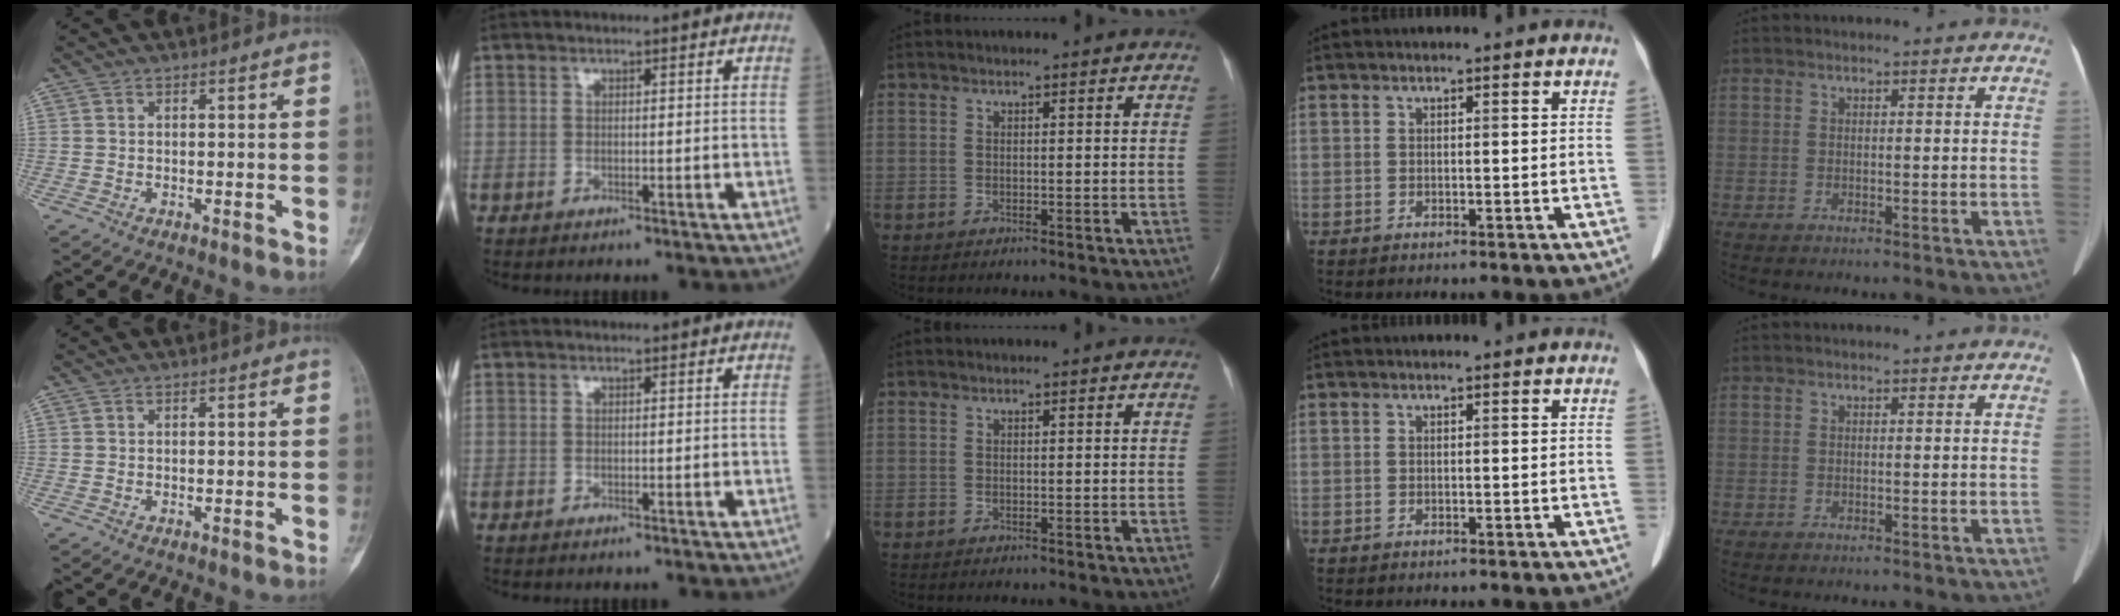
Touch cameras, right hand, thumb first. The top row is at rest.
{}